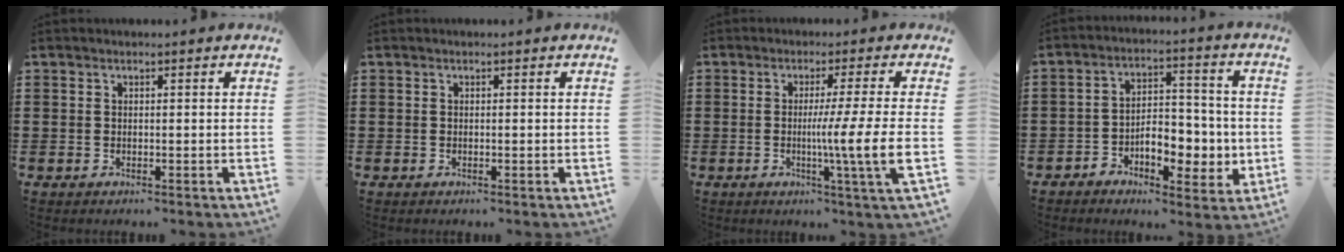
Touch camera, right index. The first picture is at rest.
{"total": 0.0}
{"total": 9.4, "force": [-1.2, -1.3, 9.2], "torque": [-0.159, -0.026, -0.030]}
{"total": 7.1, "force": [-2.5, 4.5, 4.9], "torque": [-0.072, 0.008, -0.047]}